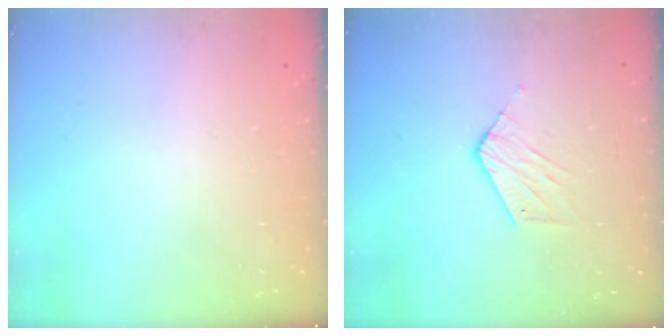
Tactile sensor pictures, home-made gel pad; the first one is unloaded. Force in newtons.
{"total": 6.4, "press": 6.4, "slide": 0.2}